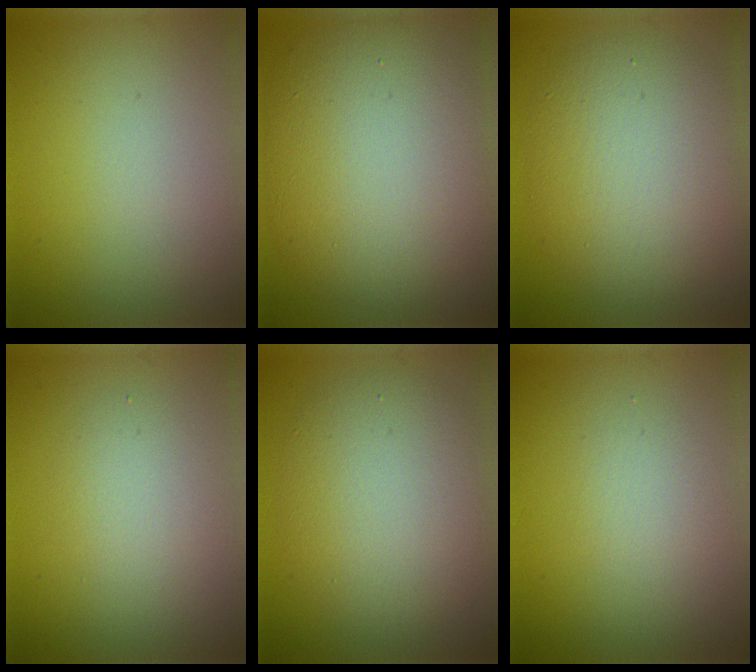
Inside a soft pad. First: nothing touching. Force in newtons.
{"total": 12.3, "press": 12.3, "slide": 0.6}
{"total": 7.3, "press": 7.3, "slide": 0.3}
{"total": 2.5, "press": 2.5, "slide": 0.2}
{"total": 6.1, "press": 6.0, "slide": 0.6}
{"total": 1.7, "press": 1.7, "slide": 0.1}